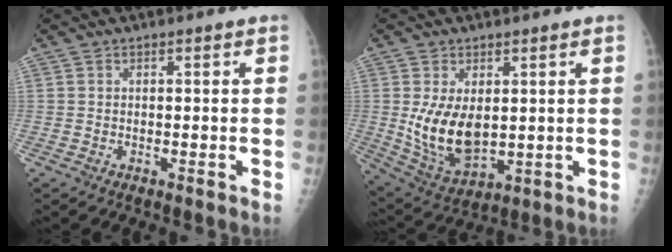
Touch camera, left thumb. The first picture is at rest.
{"total": 11.0, "force": [0.9, 6.0, 9.1], "torque": [-0.154, -0.019, 0.039]}